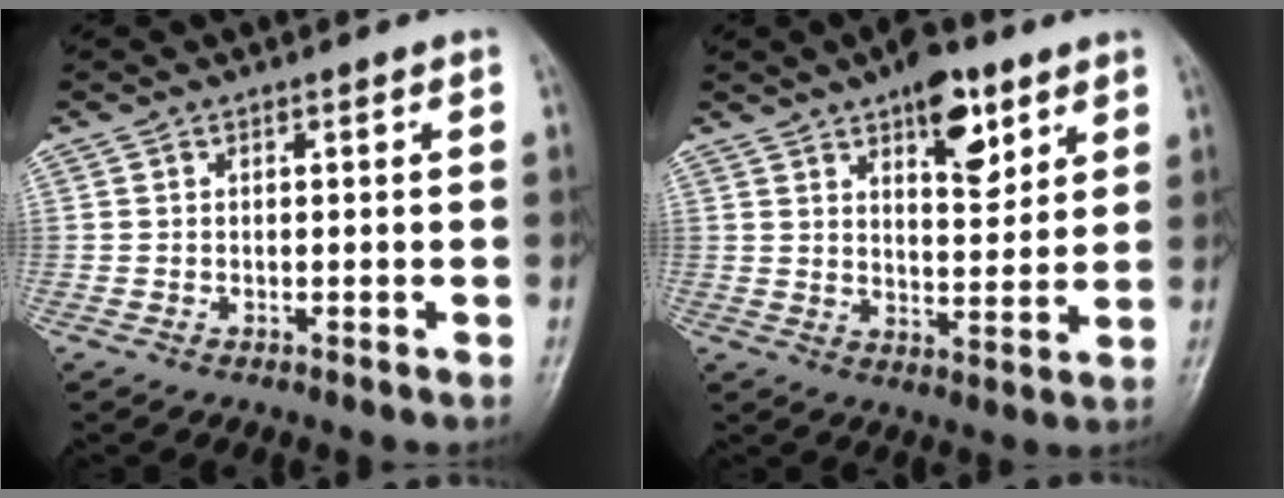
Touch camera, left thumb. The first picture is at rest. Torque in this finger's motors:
{"motor_torque": [1.39, 0.93, 0.74, -0.90, 0.02]}